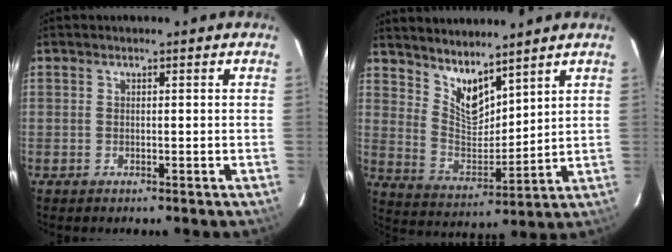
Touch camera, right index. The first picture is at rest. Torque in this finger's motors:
{"motor_torque": [-0.03, 0.19, 0.06, 0.01]}